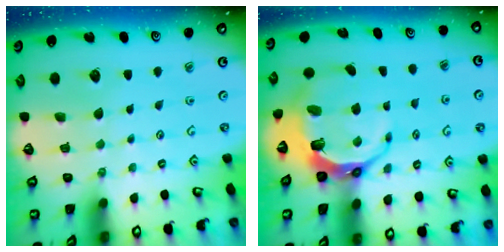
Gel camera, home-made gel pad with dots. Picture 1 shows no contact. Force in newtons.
{"total": 10.7, "press": 9.4, "slide": 5.1}